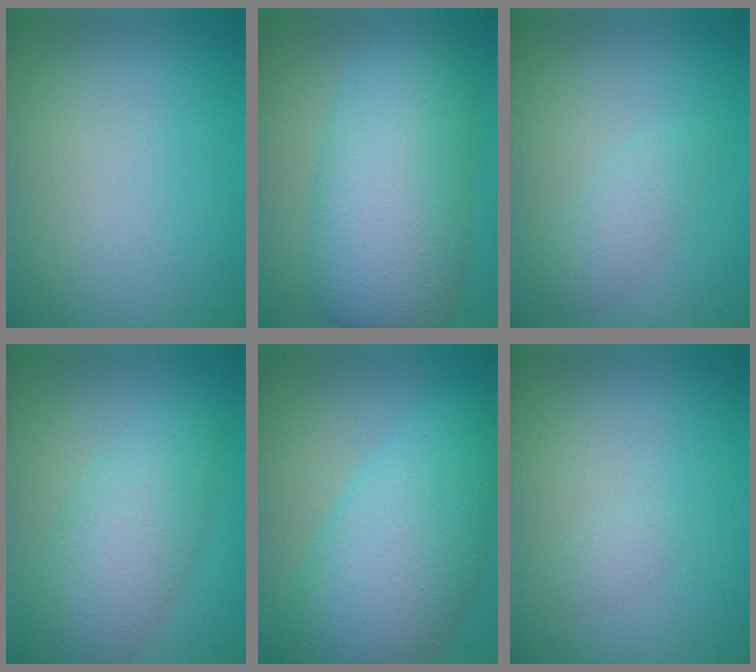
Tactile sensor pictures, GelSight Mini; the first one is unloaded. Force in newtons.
{"total": 9.7, "press": 9.7, "slide": 0.2}
{"total": 1.8, "press": 1.8, "slide": 0.1}
{"total": 5.3, "press": 5.3, "slide": 0.3}
{"total": 9.4, "press": 9.4, "slide": 0.2}
{"total": 0.7, "press": 0.7, "slide": 0.1}